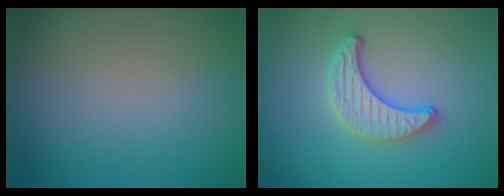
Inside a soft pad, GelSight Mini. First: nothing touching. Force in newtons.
{"total": 3.3, "press": 3.1, "slide": 1.3}